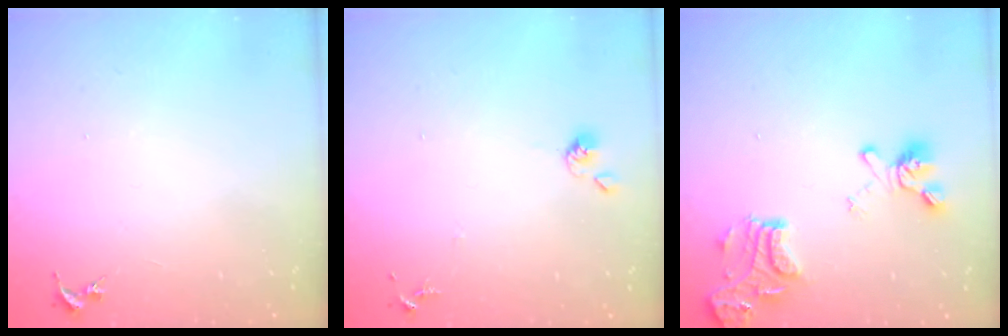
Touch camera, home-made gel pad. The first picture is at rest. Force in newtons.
{"total": 6.4, "press": 6.3, "slide": 0.8}
{"total": 17.1, "press": 17.0, "slide": 1.7}